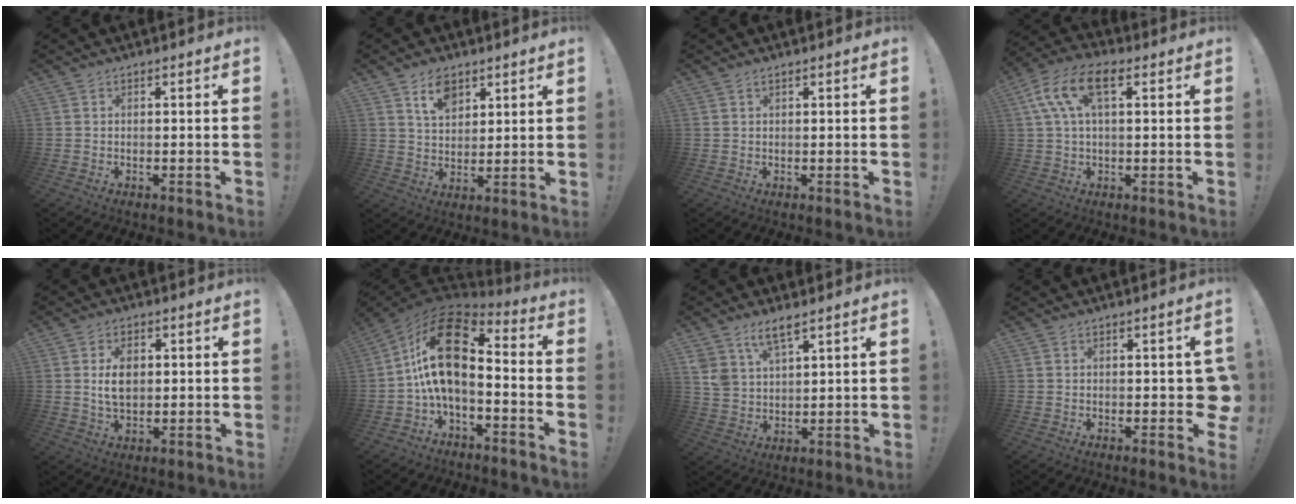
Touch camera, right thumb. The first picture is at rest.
{"total": 8.2, "force": [4.9, 4.9, 4.3], "torque": [-0.064, -0.017, 0.088]}
{"total": 1.0, "force": [0.9, 0.2, 0.5], "torque": [-0.009, 0.000, 0.018]}
{"total": 11.8, "force": [3.8, 6.0, 9.4], "torque": [-0.187, 0.009, 0.072]}
{"total": 7.0, "force": [1.1, 4.6, 5.1], "torque": [-0.083, 0.003, 0.017]}
{"total": 17.8, "force": [2.0, 9.0, 15.2], "torque": [-0.289, -0.013, 0.033]}
{"total": 7.3, "force": [5.5, 3.2, 3.5], "torque": [-0.067, -0.026, 0.106]}
{"total": 3.4, "force": [-0.2, 2.1, 2.6], "torque": [-0.033, 0.006, 0.000]}